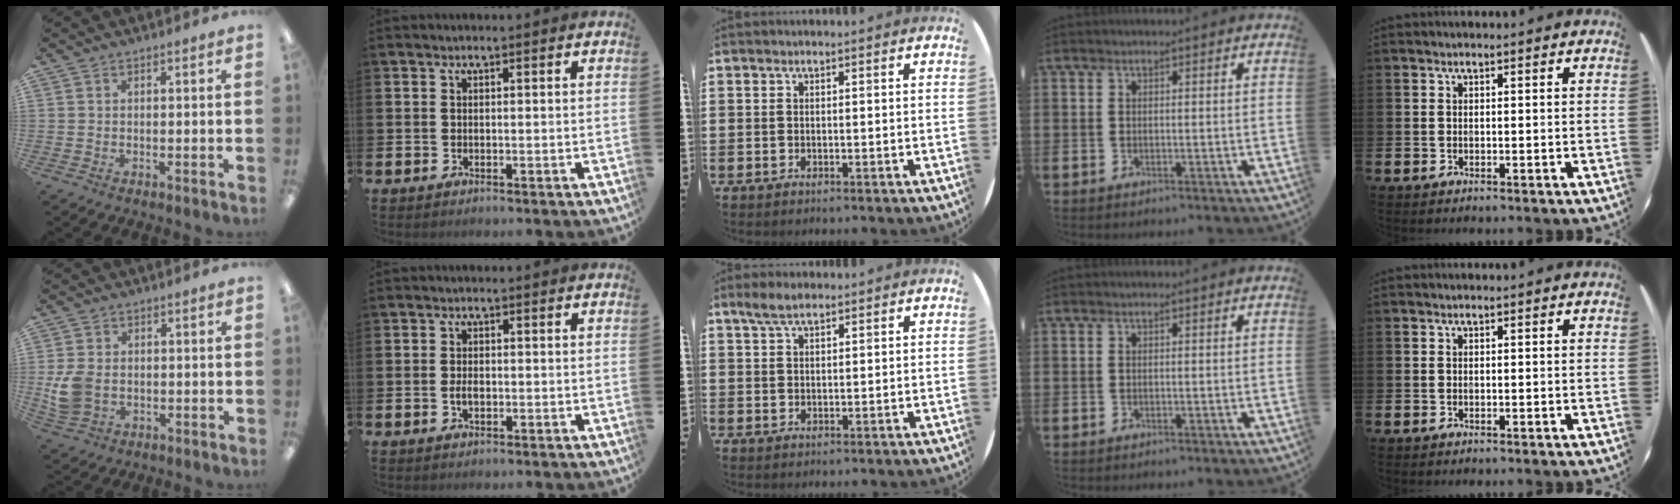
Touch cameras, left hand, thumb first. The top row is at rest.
{"thumb": {"total": 7.3, "force": [-0.7, 5.9, 4.2], "torque": [-0.085, 0.009, -0.008]}, "index": {"total": 1.6, "force": [-0.3, 0.9, 1.2], "torque": [-0.023, 0.003, -0.006]}, "middle": {"total": 3.2, "force": [2.4, 1.1, 1.7], "torque": [-0.030, 0.002, 0.043]}}